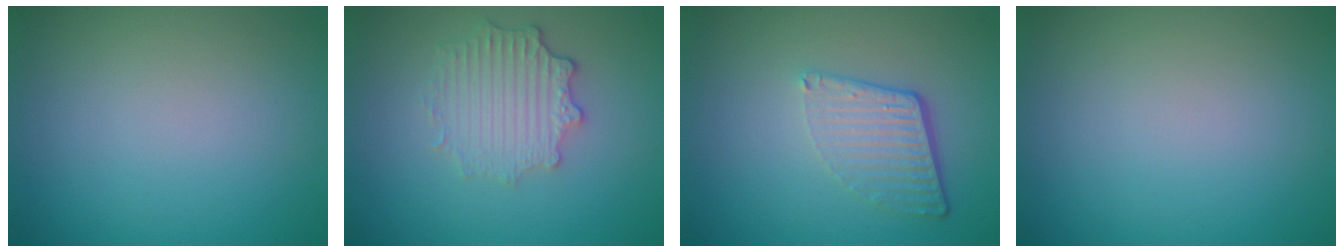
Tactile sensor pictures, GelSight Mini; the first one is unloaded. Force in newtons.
{"total": 3.6, "press": 2.8, "slide": 2.2}
{"total": 4.1, "press": 2.7, "slide": 3.1}
{"total": 0.0}